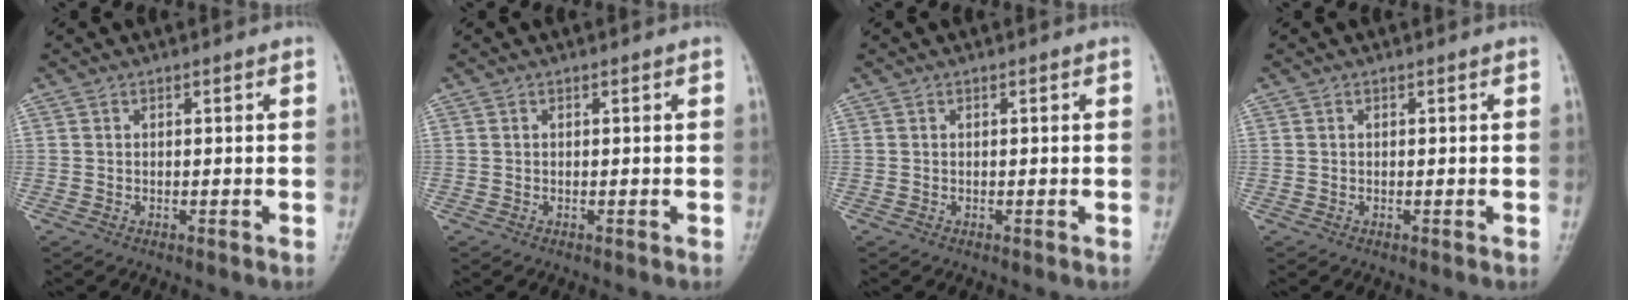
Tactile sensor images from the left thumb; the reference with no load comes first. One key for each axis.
{"total": 0.0}
{"total": 0.0}
{"total": 0.0}